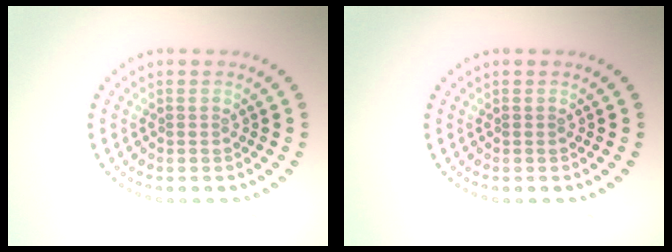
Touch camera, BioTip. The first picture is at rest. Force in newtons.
{"total": 0.0}